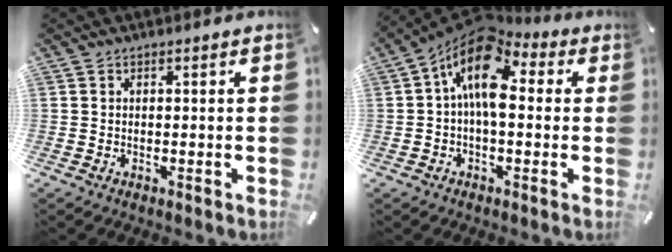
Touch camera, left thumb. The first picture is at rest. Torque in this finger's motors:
{"motor_torque": [0.09, 1.78, 1.86, -0.91, 0.59]}